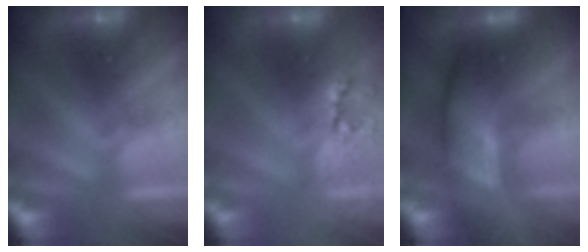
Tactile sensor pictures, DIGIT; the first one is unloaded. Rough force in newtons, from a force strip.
{"total": 2.3}
{"total": 7.8}